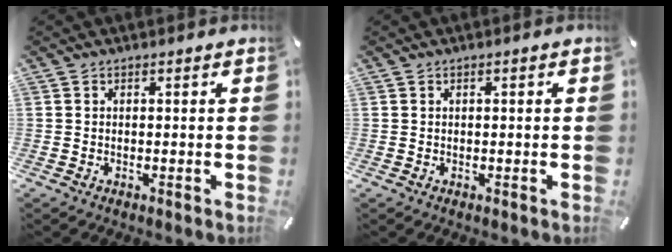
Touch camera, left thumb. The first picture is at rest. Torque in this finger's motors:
{"motor_torque": [-0.01, -0.18, -0.04, 0.00, 0.00]}